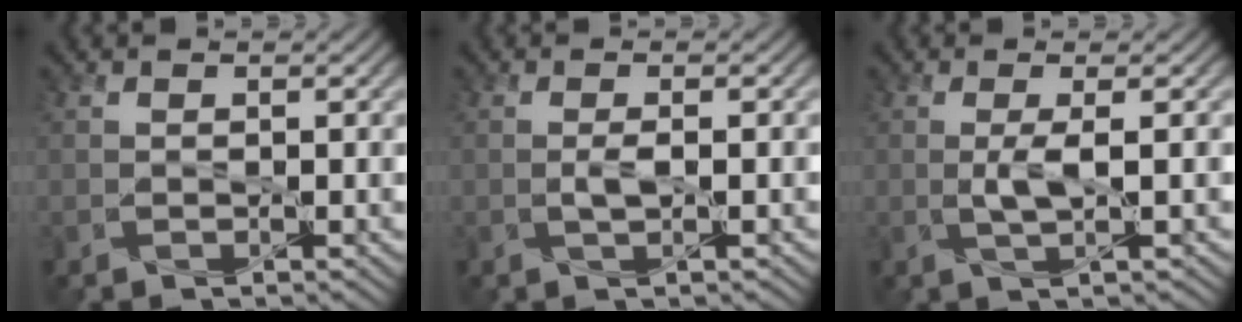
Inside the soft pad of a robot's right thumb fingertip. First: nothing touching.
{"total": 1.5, "force": [-0.1, 0.3, 1.5], "torque": [-0.030, 0.001, -0.002]}
{"total": 2.4, "force": [0.1, 0.3, 2.4], "torque": [-0.050, 0.002, 0.001]}